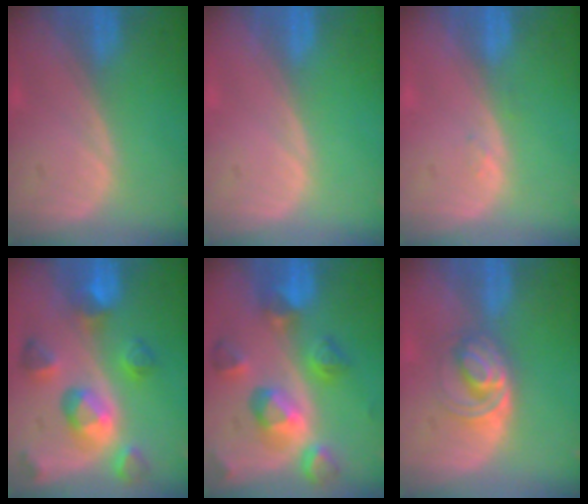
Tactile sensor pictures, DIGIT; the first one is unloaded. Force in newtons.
{"total": 0.0}
{"total": 0.9, "press": 0.8, "slide": 0.4}
{"total": 9.7, "press": 8.8, "slide": 4.1}
{"total": 10.3, "press": 9.2, "slide": 4.7}
{"total": 5.0, "press": 4.9, "slide": 1.0}